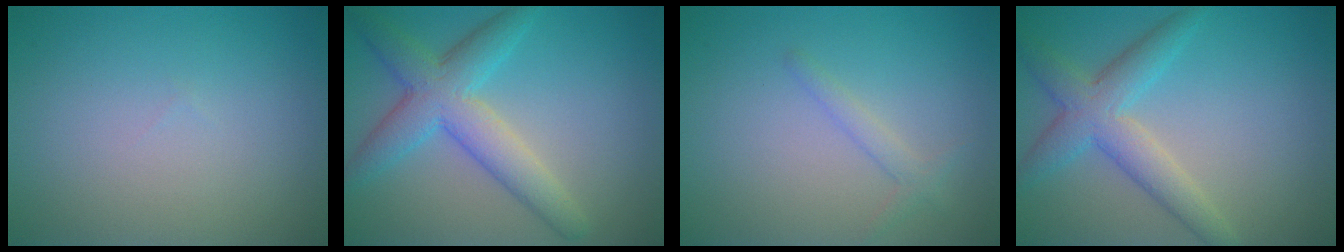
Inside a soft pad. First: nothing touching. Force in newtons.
{"total": 5.8, "press": 5.8, "slide": 0.3}
{"total": 1.4, "press": 1.4, "slide": 0.0}
{"total": 4.5, "press": 4.5, "slide": 0.2}